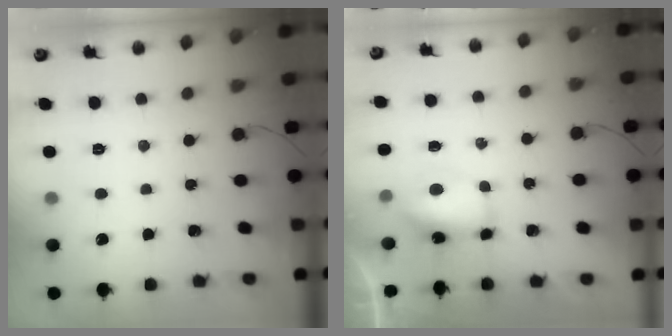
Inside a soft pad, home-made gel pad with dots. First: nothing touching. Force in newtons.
{"total": 7.4, "press": 7.3, "slide": 0.5}